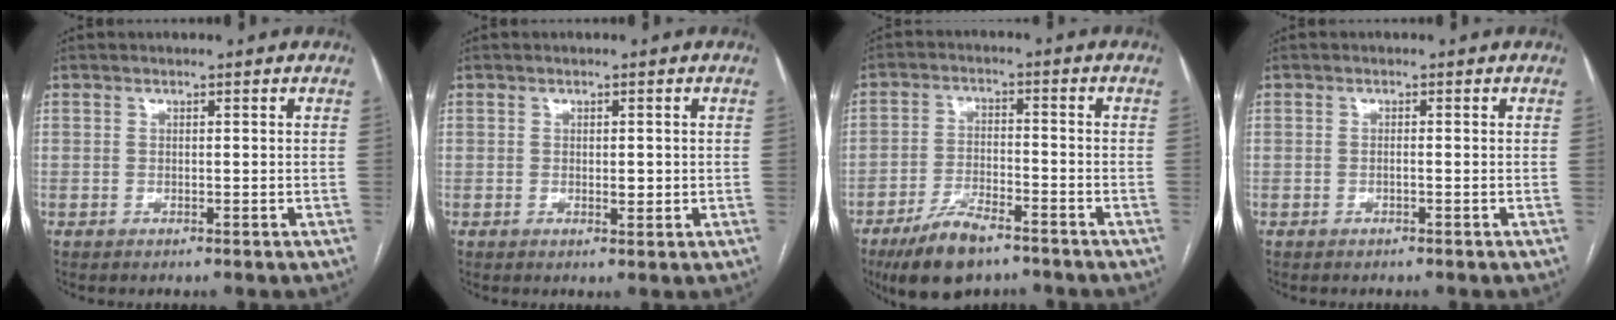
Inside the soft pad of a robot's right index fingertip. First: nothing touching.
{"total": 1.8, "force": [-0.2, 0.8, 1.6], "torque": [-0.022, -0.002, -0.001]}
{"total": 9.1, "force": [-6.6, 2.9, 5.5], "torque": [-0.106, -0.011, -0.116]}
{"total": 0.6, "force": [-0.4, 0.1, 0.5], "torque": [-0.008, 0.001, -0.007]}